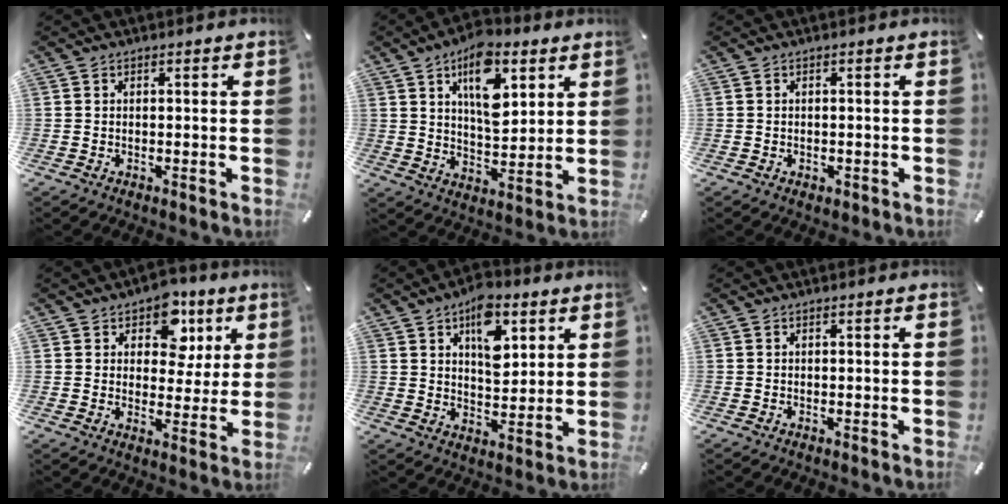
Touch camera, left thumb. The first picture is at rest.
{"total": 14.1, "force": [6.9, 7.3, 9.9], "torque": [-0.149, -0.022, 0.117]}
{"total": 1.0, "force": [-0.2, 0.9, 0.3], "torque": [-0.006, 0.005, -0.006]}
{"total": 10.2, "force": [4.9, 7.5, 4.9], "torque": [-0.059, -0.023, 0.084]}
{"total": 11.6, "force": [5.7, 6.7, 7.6], "torque": [-0.097, -0.019, 0.096]}
{"total": 0.0}